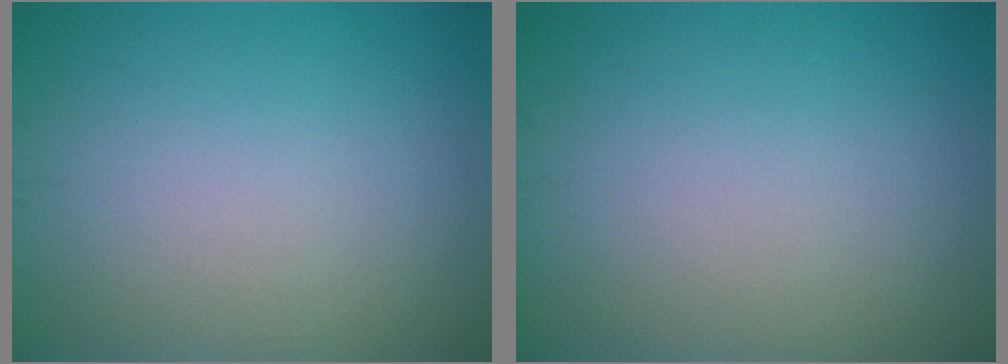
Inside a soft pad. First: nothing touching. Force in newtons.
{"total": 0.0}